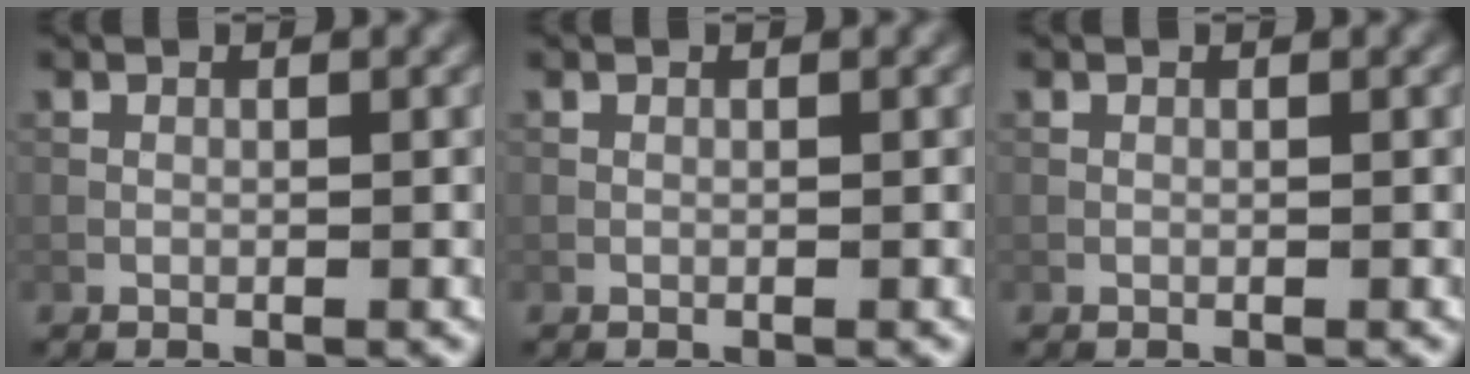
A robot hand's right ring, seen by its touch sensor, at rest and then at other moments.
{"total": 0.0}
{"total": 0.0}